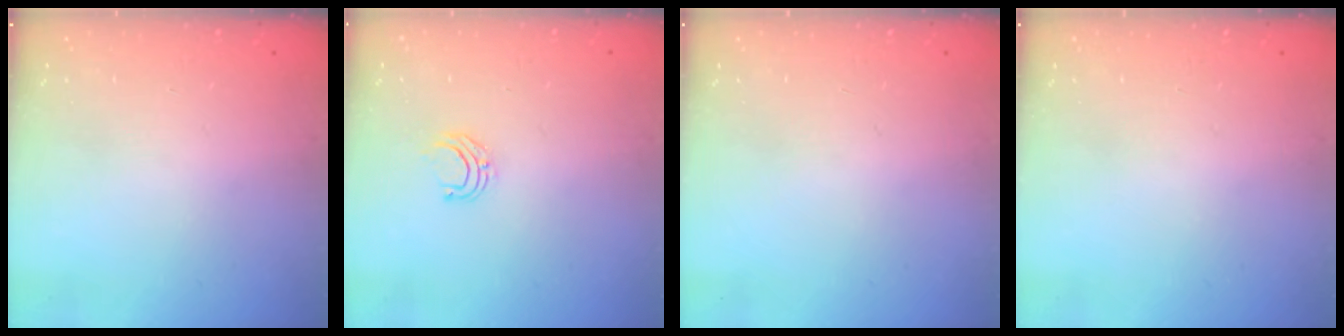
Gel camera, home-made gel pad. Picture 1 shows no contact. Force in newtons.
{"total": 4.8, "press": 4.8, "slide": 0.3}
{"total": 0.0}
{"total": 0.0}